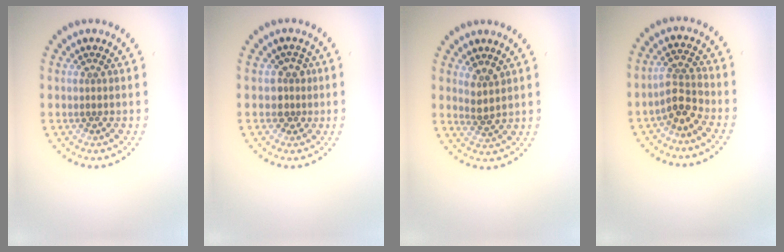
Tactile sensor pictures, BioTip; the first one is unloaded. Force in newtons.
{"total": 1.8, "press": 1.4, "slide": 1.1}
{"total": 1.9, "press": 1.5, "slide": 1.1}
{"total": 2.7, "press": 2.4, "slide": 1.2}